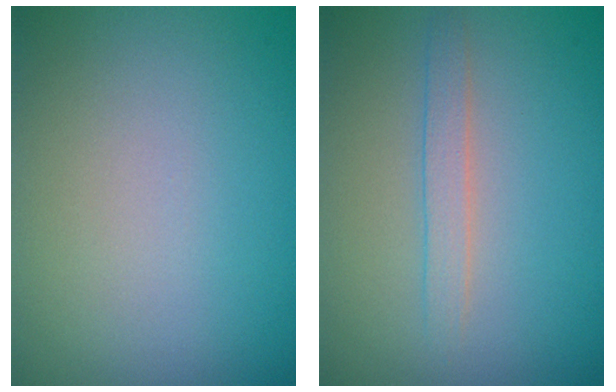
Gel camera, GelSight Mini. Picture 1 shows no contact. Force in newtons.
{"total": 1.6, "press": 1.6, "slide": 0.0}